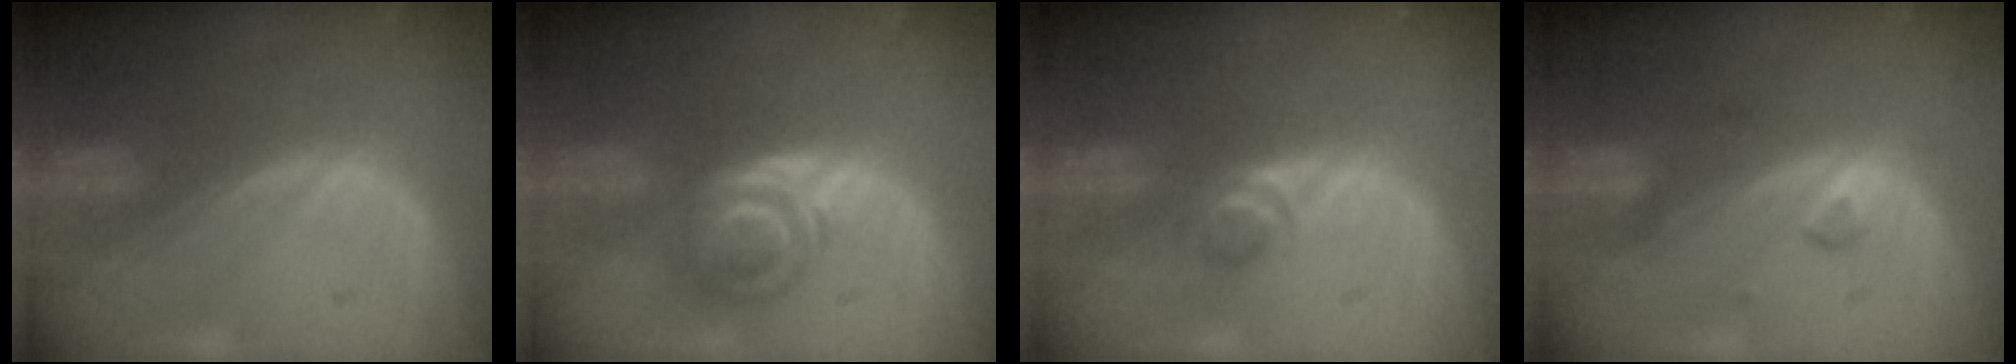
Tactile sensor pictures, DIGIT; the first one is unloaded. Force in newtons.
{"total": 5.8, "press": 5.4, "slide": 2.1}
{"total": 2.2, "press": 2.0, "slide": 0.9}
{"total": 2.1, "press": 2.1, "slide": 0.1}